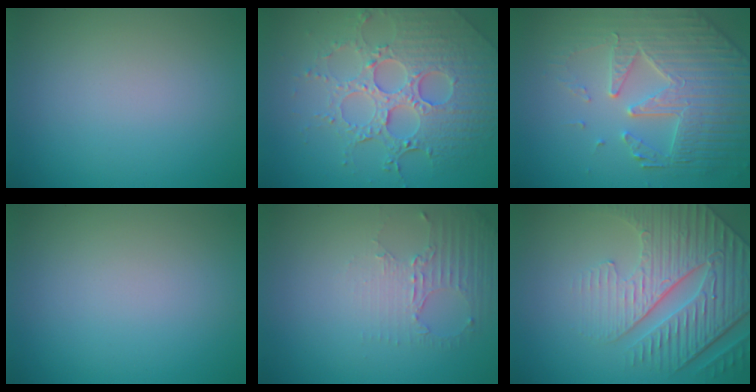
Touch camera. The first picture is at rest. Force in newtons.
{"total": 7.1, "press": 5.5, "slide": 4.6}
{"total": 5.9, "press": 5.2, "slide": 2.8}
{"total": 0.0}
{"total": 2.7, "press": 1.9, "slide": 1.9}
{"total": 6.1, "press": 5.2, "slide": 3.2}